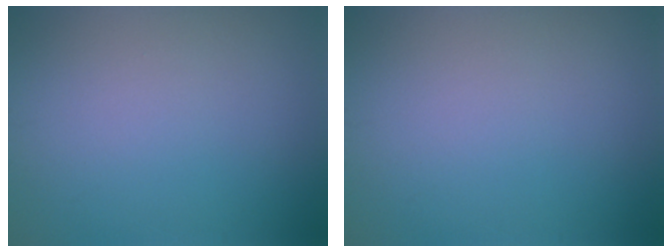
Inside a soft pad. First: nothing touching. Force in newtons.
{"total": 0.0}